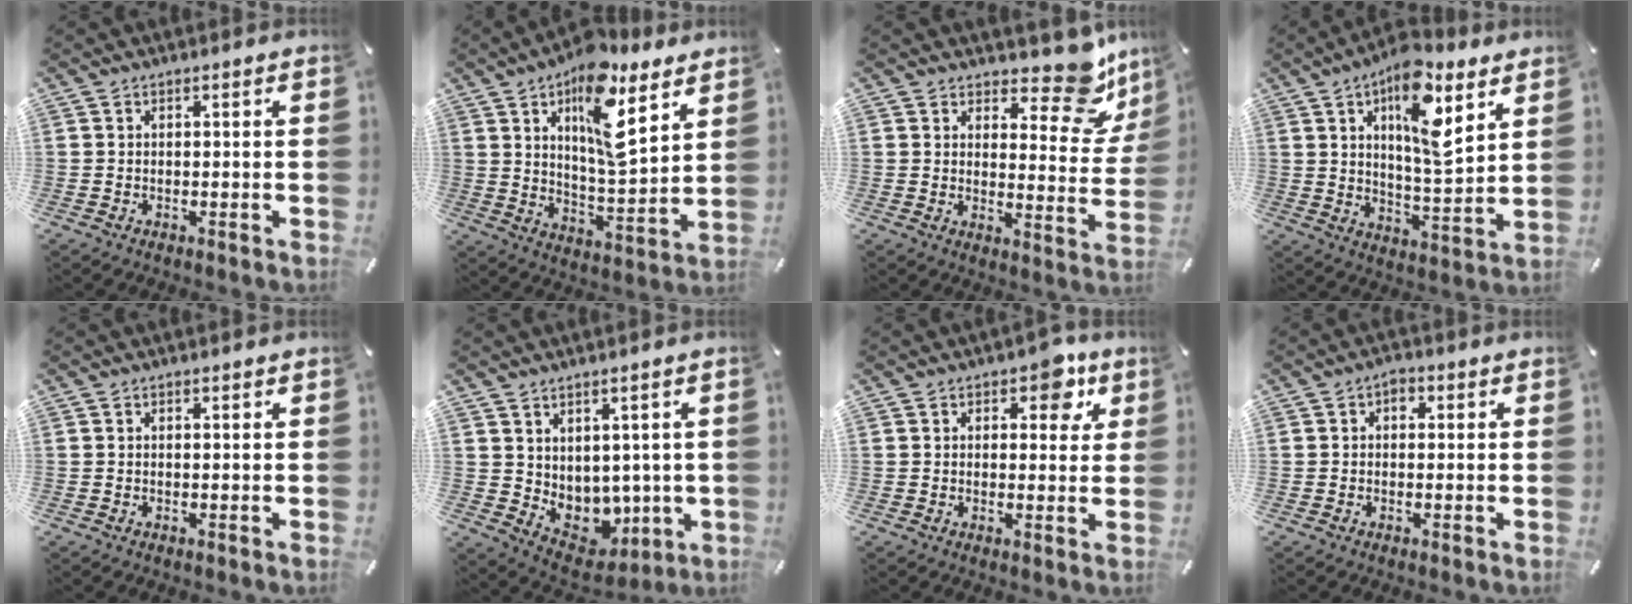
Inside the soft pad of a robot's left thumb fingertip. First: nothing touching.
{"total": 16.4, "force": [9.3, 6.5, 11.8], "torque": [-0.190, -0.044, 0.155]}
{"total": 12.3, "force": [9.1, 5.3, 6.4], "torque": [-0.065, -0.079, 0.155]}
{"total": 14.3, "force": [7.6, 5.4, 10.8], "torque": [-0.174, -0.034, 0.127]}
{"total": 0.0}
{"total": 7.1, "force": [2.8, 6.4, 1.4], "torque": [-0.022, -0.045, 0.065]}
{"total": 6.5, "force": [3.4, 3.9, 4.0], "torque": [-0.034, -0.009, 0.049]}
{"total": 2.1, "force": [0.1, 1.6, 1.2], "torque": [-0.025, 0.009, 0.000]}